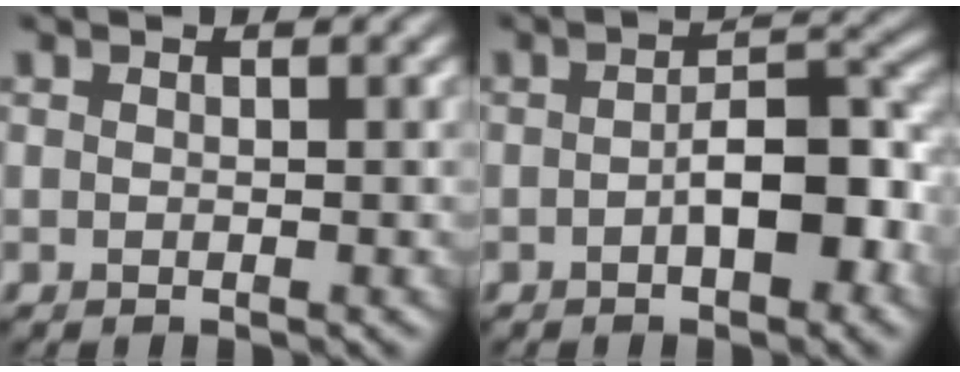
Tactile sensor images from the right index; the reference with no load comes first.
{"total": 5.1, "force": [-1.3, 2.0, 4.5], "torque": [-0.069, 0.008, -0.023]}